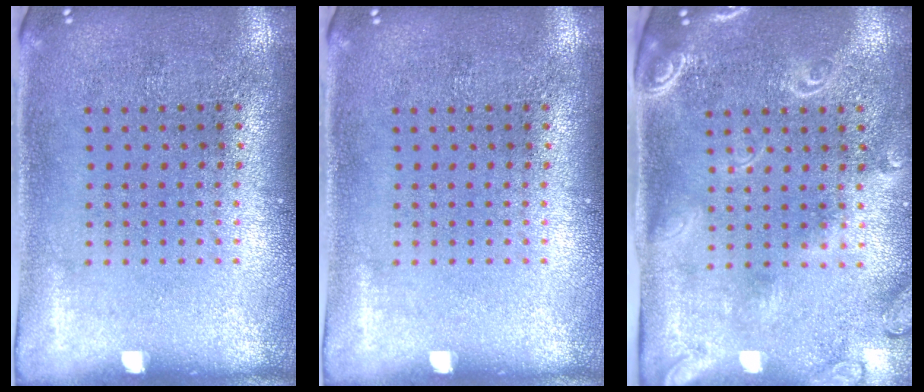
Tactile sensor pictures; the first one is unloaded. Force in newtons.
{"total": 0.0}
{"total": 2.4, "press": 1.9, "slide": 1.4}